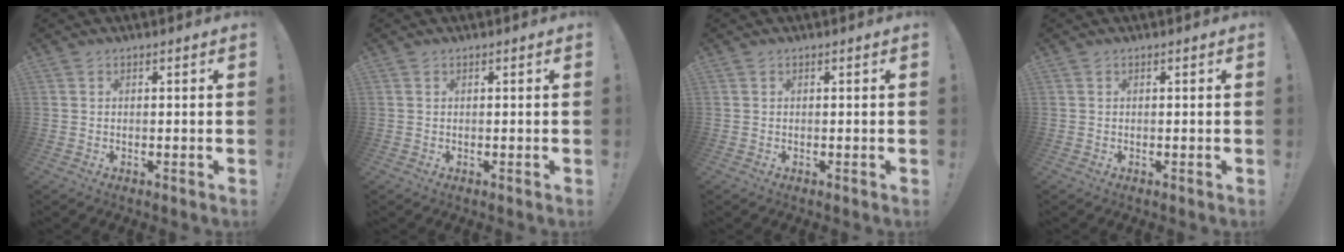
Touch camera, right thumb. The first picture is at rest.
{"total": 0.0}
{"total": 0.0}
{"total": 0.0}